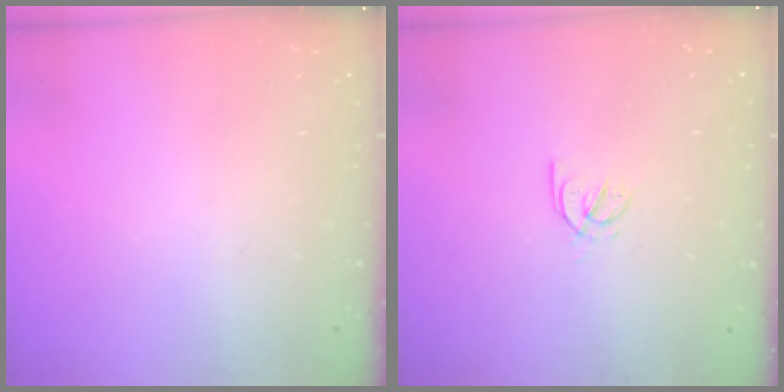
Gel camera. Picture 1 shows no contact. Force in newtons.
{"total": 2.9, "press": 2.8, "slide": 0.8}